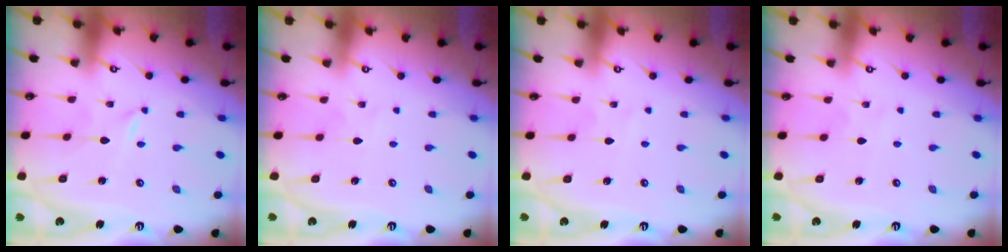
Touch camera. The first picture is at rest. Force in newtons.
{"total": 2.4, "press": 2.4, "slide": 0.3}
{"total": 3.6, "press": 3.6, "slide": 0.4}
{"total": 2.5, "press": 2.5, "slide": 0.3}